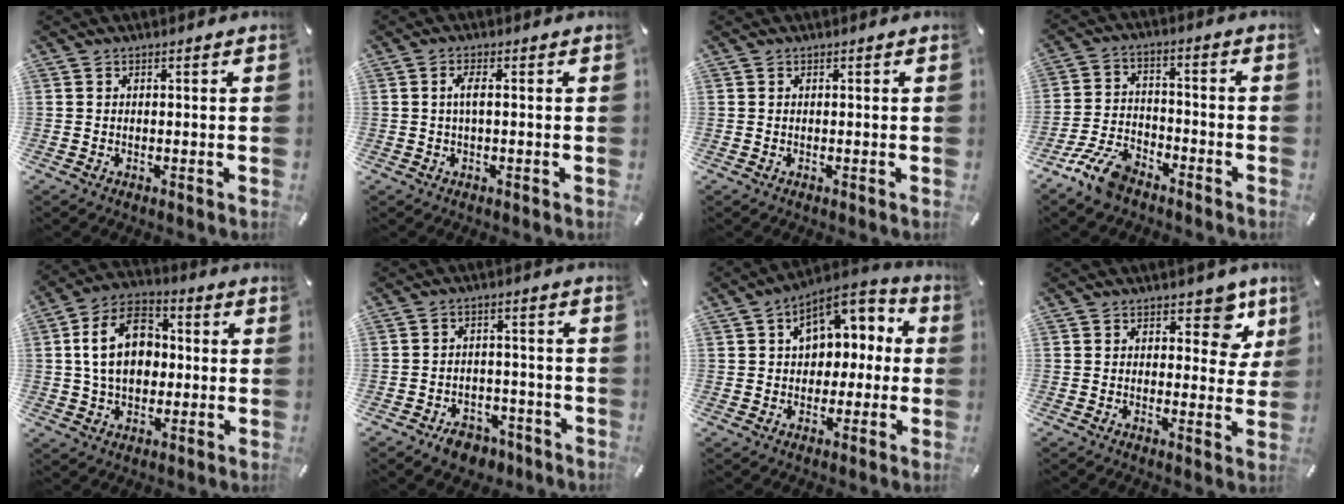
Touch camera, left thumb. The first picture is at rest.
{"total": 2.9, "force": [0.1, 0.6, 2.8], "torque": [-0.053, 0.001, -0.001]}
{"total": 0.0}
{"total": 10.1, "force": [-7.5, 4.5, 5.0], "torque": [-0.109, 0.036, -0.144]}
{"total": 14.6, "force": [1.2, 10.6, 9.9], "torque": [-0.199, 0.014, 0.018]}
{"total": 6.8, "force": [-4.7, 4.2, 2.6], "torque": [-0.035, 0.036, -0.080]}
{"total": 10.2, "force": [3.5, 8.1, 5.1], "torque": [-0.062, -0.021, 0.059]}
{"total": 6.8, "force": [3.3, 4.3, 4.2], "torque": [-0.028, -0.012, 0.049]}